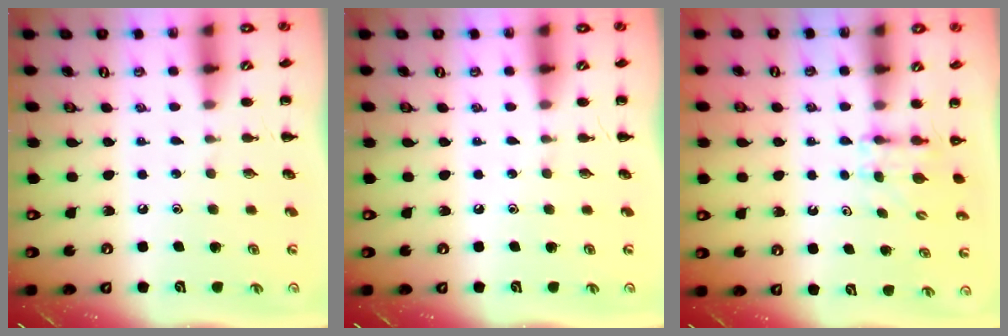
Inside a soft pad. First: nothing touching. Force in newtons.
{"total": 0.0}
{"total": 3.1, "press": 2.8, "slide": 1.2}